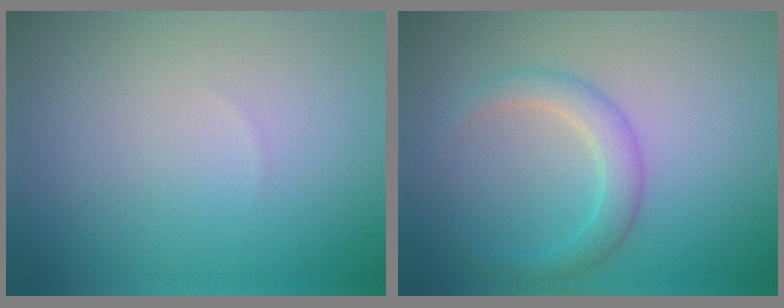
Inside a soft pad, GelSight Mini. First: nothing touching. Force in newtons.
{"total": 2.5, "press": 2.5, "slide": 0.0}